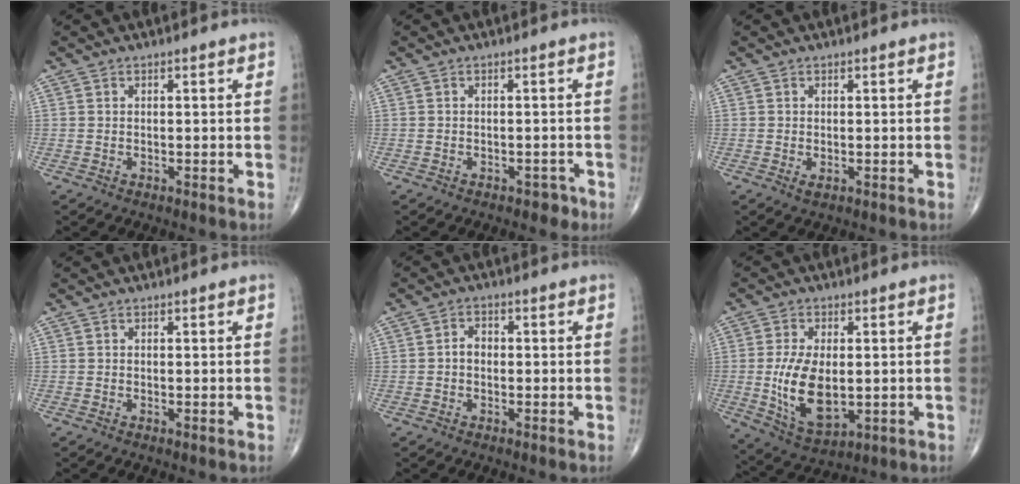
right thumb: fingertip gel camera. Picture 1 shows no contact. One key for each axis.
{"total": 1.7, "fx": -1.1, "fy": 1.1, "fz": 0.6, "tx": 0.000, "ty": 0.009, "tz": -0.011}
{"total": 0.9, "fx": -0.1, "fy": 0.4, "fz": 0.7, "tx": -0.014, "ty": -0.002, "tz": 0.001}
{"total": 0.0}
{"total": 2.4, "fx": -0.3, "fy": 1.8, "fz": 1.5, "tx": -0.017, "ty": 0.012, "tz": -0.010}
{"total": 12.3, "fx": -0.7, "fy": 6.5, "fz": 10.4, "tx": -0.191, "ty": -0.016, "tz": 0.004}